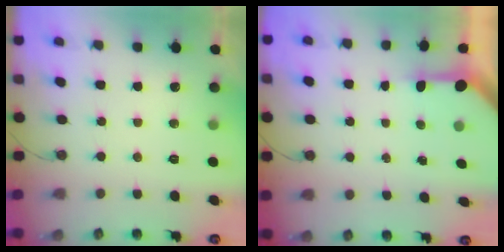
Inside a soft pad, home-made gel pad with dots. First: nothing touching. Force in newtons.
{"total": 3.4, "press": 3.4, "slide": 0.3}